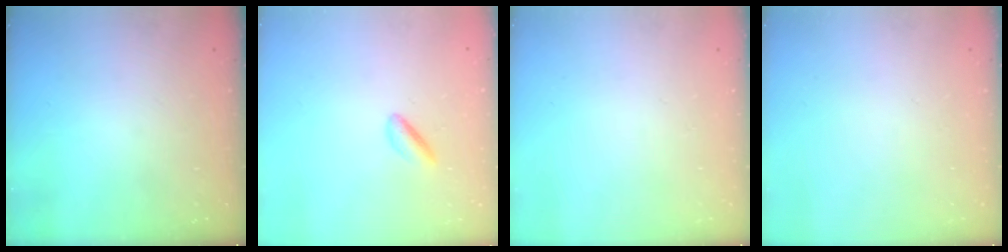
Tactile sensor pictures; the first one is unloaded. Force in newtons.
{"total": 2.5, "press": 2.3, "slide": 0.9}
{"total": 0.0}
{"total": 0.0}